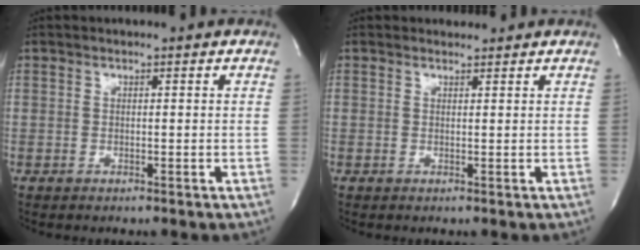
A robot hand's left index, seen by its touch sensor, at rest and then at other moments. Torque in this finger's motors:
{"motor_torque": [-0.17, 0.04, -0.30, -0.14]}